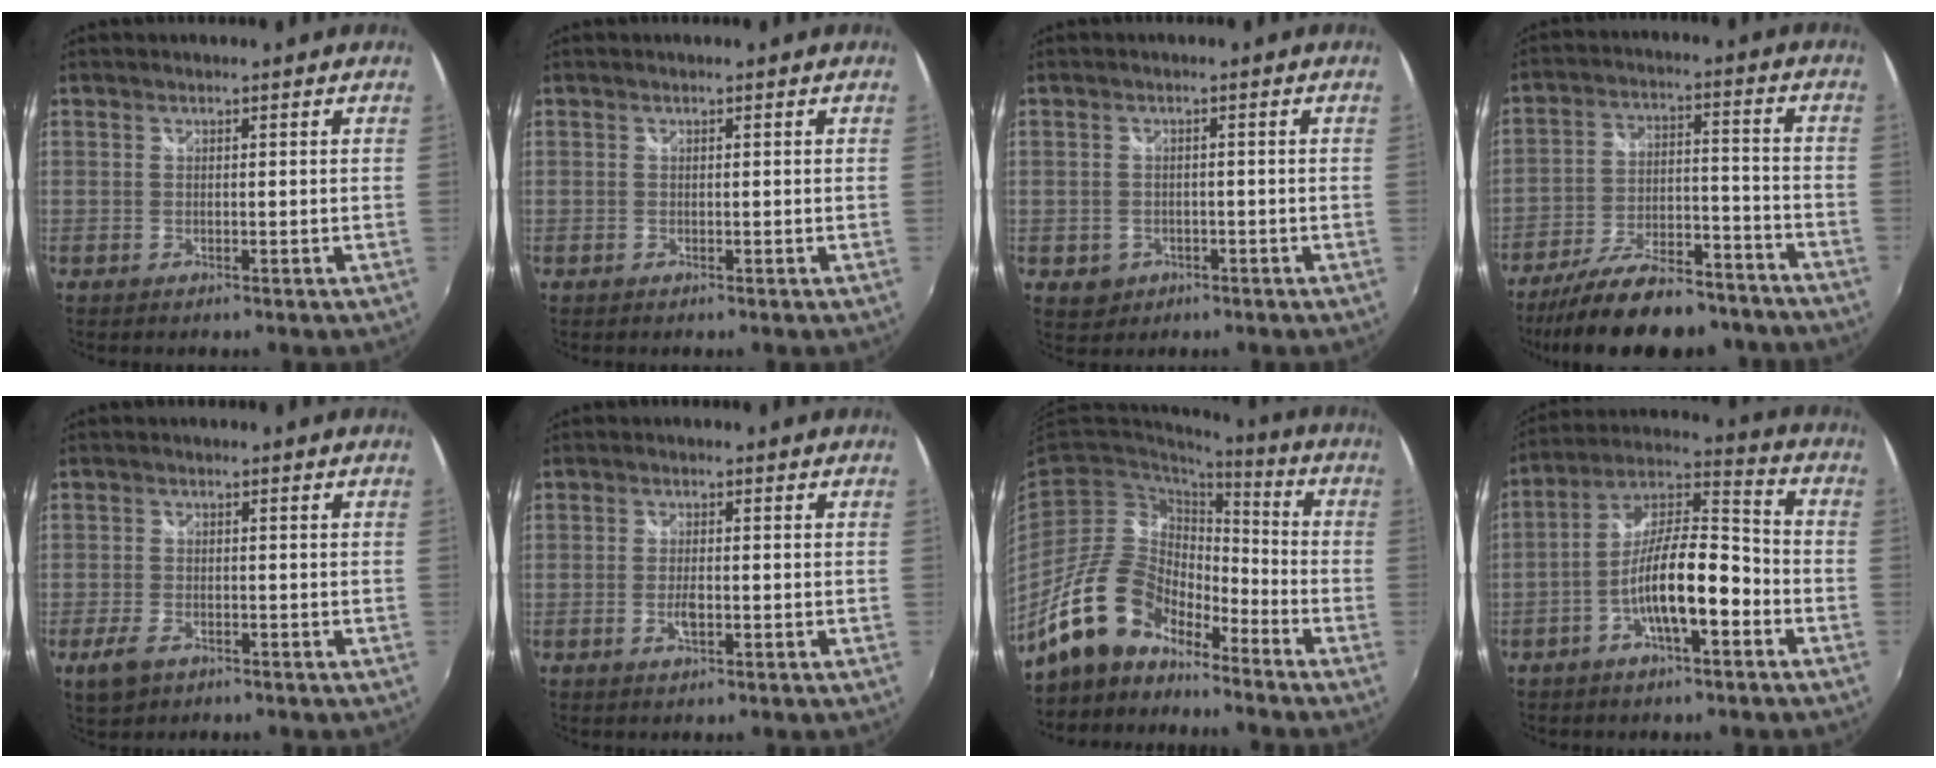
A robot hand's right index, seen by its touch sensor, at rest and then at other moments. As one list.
[{"total": 0.0}, {"total": 4.0, "force": [-1.4, 3.6, 1.2], "torque": [-0.033, -0.002, -0.014]}, {"total": 22.7, "force": [-18.9, 7.5, 10.3], "torque": [-0.191, 0.001, -0.263]}, {"total": 4.8, "force": [-2.8, 2.6, 2.9], "torque": [-0.074, -0.011, -0.050]}, {"total": 2.8, "force": [-0.8, 1.1, 2.5], "torque": [-0.048, -0.004, -0.015]}, {"total": 14.9, "force": [-11.6, 6.7, 6.4], "torque": [-0.128, 0.016, -0.217]}, {"total": 13.2, "force": [-5.2, 3.7, 11.6], "torque": [-0.216, 0.016, -0.091]}]